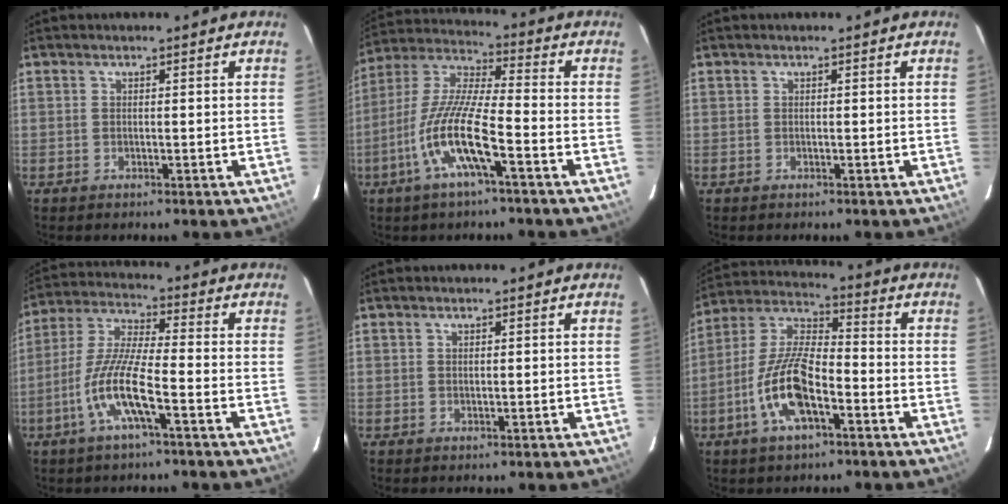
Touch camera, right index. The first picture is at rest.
{"total": 13.2, "force": [-5.7, 1.6, 11.8], "torque": [-0.244, -0.005, -0.117]}
{"total": 0.0}
{"total": 11.1, "force": [-4.8, 1.2, 10.0], "torque": [-0.215, -0.002, -0.095]}
{"total": 0.5, "force": [0.3, 0.3, 0.4], "torque": [-0.007, 0.002, 0.006]}
{"total": 13.2, "force": [-5.6, 4.7, 11.0], "torque": [-0.236, -0.001, -0.109]}